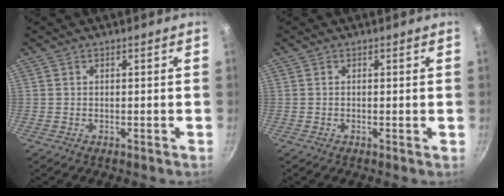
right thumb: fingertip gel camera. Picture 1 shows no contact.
{"total": 0.0}